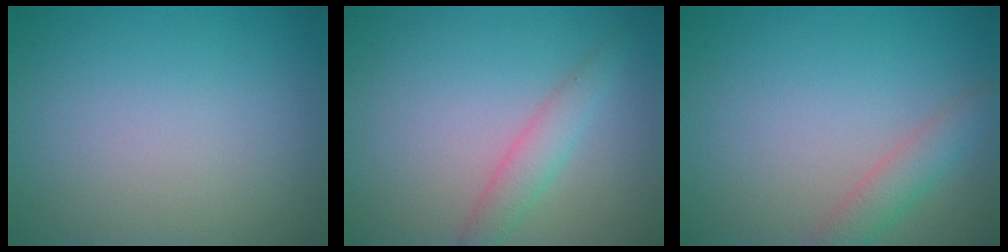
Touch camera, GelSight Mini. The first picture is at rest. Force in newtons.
{"total": 2.3, "press": 2.3, "slide": 0.1}
{"total": 2.5, "press": 2.5, "slide": 0.1}